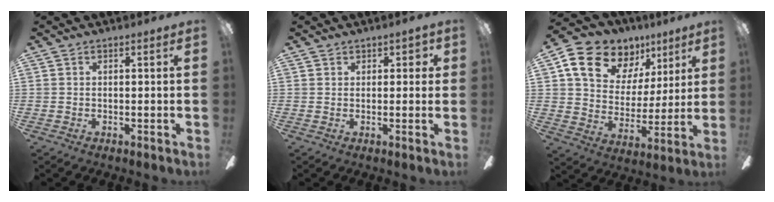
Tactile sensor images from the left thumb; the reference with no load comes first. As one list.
[{"total": 1.8, "force": [1.1, 1.3, 0.6], "torque": [-0.004, 0.003, 0.019]}, {"total": 16.3, "force": [10.1, 11.0, 6.6], "torque": [-0.124, -0.046, 0.191]}]